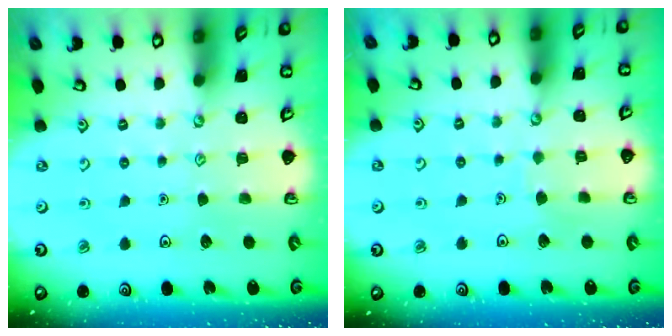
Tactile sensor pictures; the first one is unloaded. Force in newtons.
{"total": 2.9, "press": 2.9, "slide": 0.2}